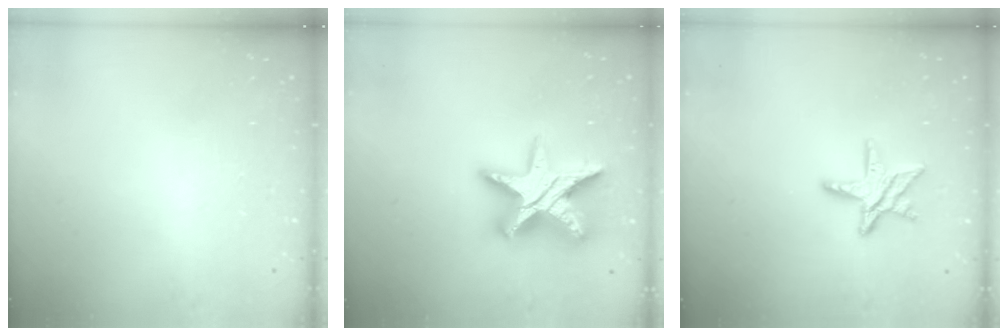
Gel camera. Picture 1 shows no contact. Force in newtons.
{"total": 19.6, "press": 19.6, "slide": 1.1}
{"total": 11.6, "press": 11.5, "slide": 0.8}